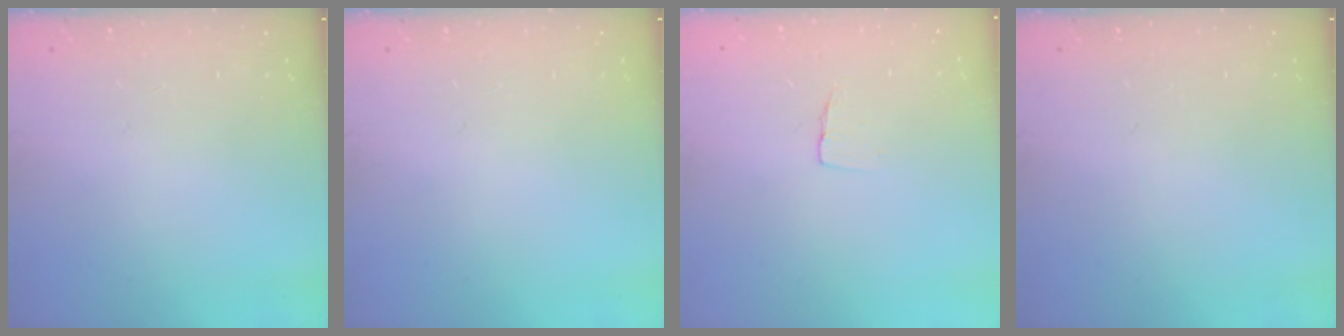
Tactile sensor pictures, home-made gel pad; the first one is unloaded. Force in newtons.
{"total": 0.0}
{"total": 3.9, "press": 3.9, "slide": 0.3}
{"total": 0.0}